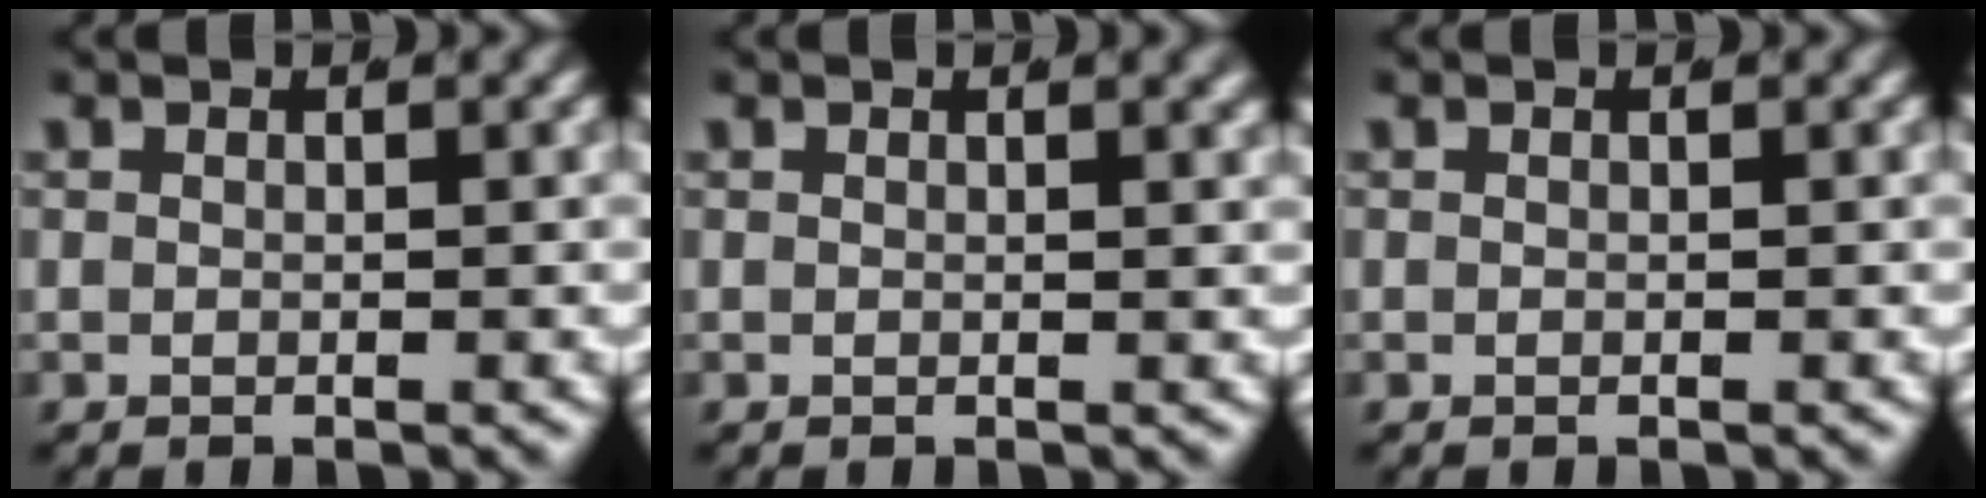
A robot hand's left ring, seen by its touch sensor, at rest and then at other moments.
{"total": 0.7, "force": [0.5, -0.1, 0.5], "torque": [-0.004, 0.001, 0.006]}
{"total": 0.0}